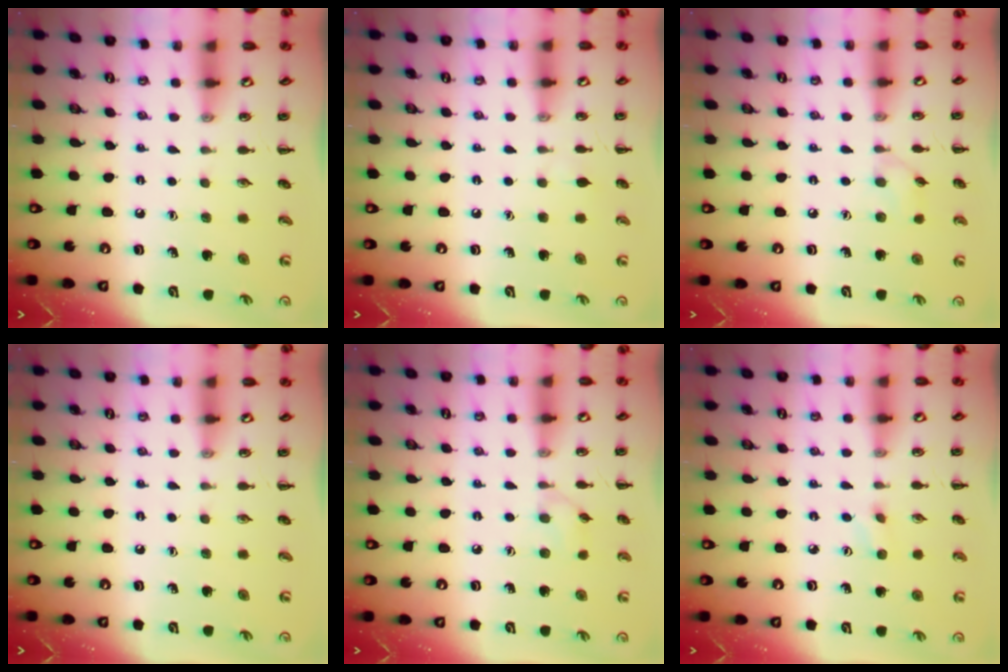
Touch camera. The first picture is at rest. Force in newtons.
{"total": 2.7, "press": 2.5, "slide": 1.0}
{"total": 5.8, "press": 5.5, "slide": 1.9}
{"total": 0.0}
{"total": 5.8, "press": 5.5, "slide": 1.9}
{"total": 2.3, "press": 2.2, "slide": 0.8}